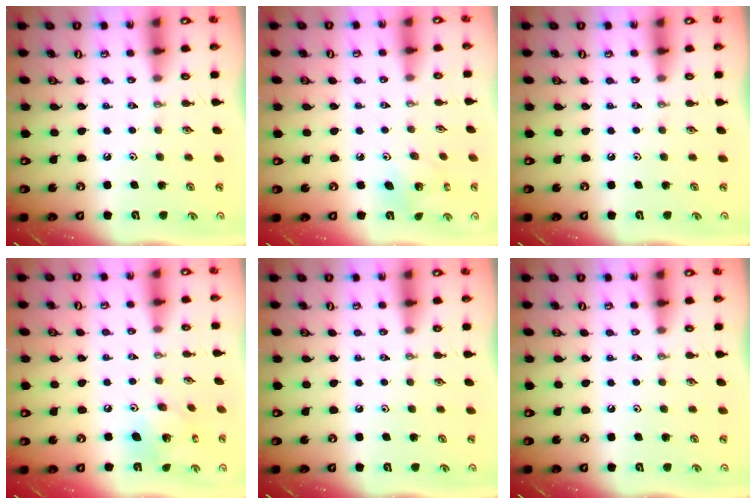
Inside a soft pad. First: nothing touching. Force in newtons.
{"total": 5.2, "press": 5.2, "slide": 0.4}
{"total": 0.0}
{"total": 11.2, "press": 11.1, "slide": 1.1}
{"total": 0.0}
{"total": 0.0}